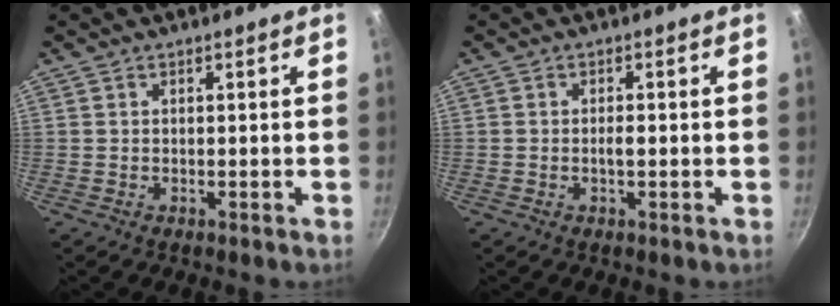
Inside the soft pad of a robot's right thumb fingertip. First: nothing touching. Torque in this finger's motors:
{"motor_torque": [0.15, -0.04, 0.61, -0.05, 0.04]}